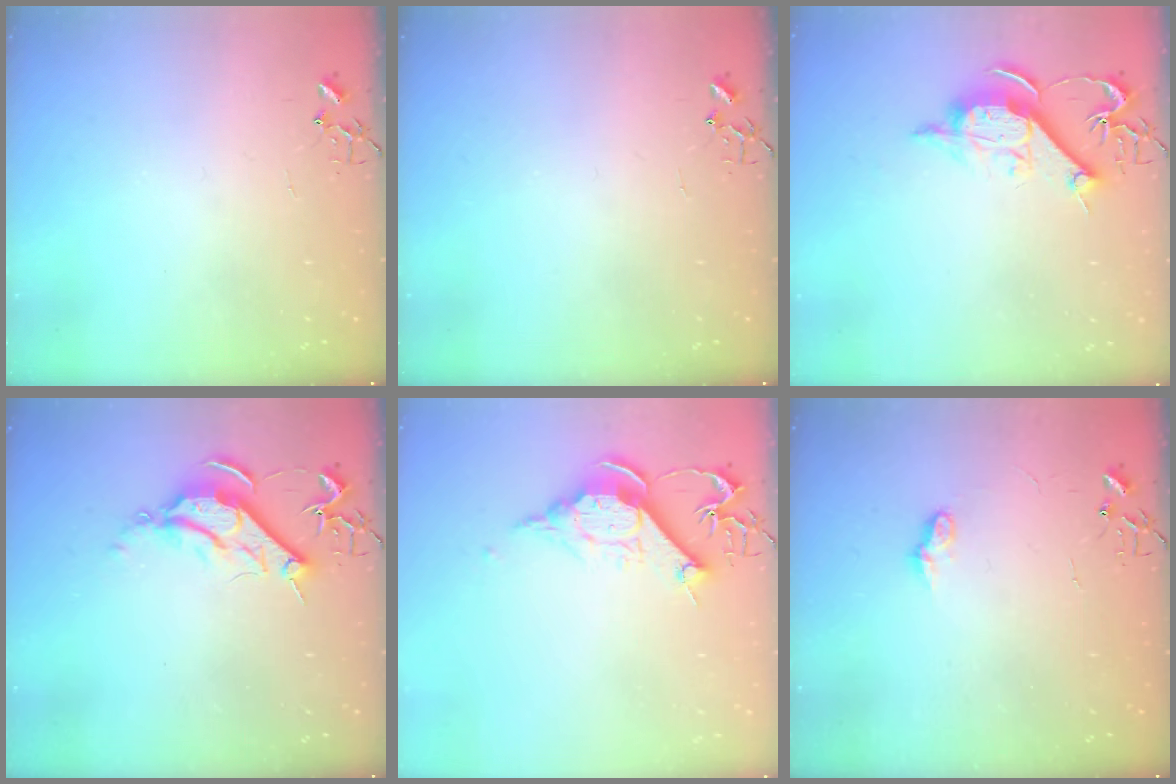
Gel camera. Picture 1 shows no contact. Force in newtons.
{"total": 0.0}
{"total": 11.3, "press": 11.3, "slide": 0.5}
{"total": 9.3, "press": 9.3, "slide": 0.6}
{"total": 12.3, "press": 12.2, "slide": 1.3}
{"total": 6.8, "press": 6.8, "slide": 0.7}